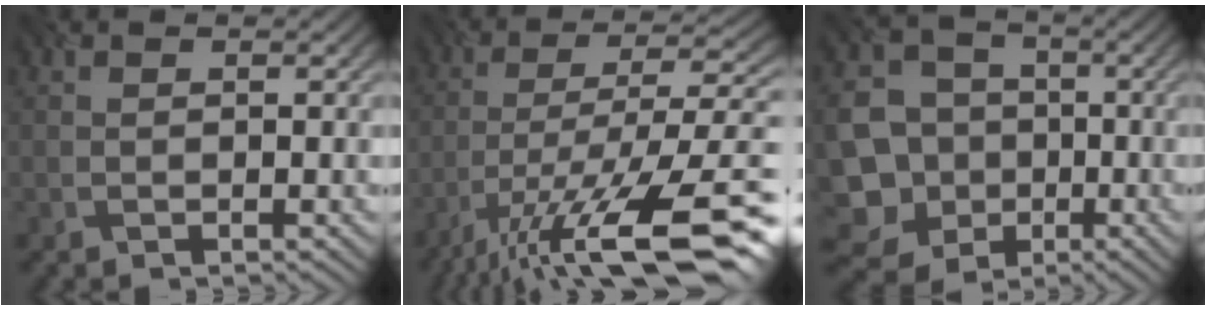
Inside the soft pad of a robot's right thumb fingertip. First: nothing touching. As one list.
[{"total": 16.5, "force": [-9.5, 4.9, 12.5], "torque": [-0.221, -0.005, -0.162]}, {"total": 11.9, "force": [-3.7, 10.6, 3.9], "torque": [-0.121, -0.040, -0.089]}]